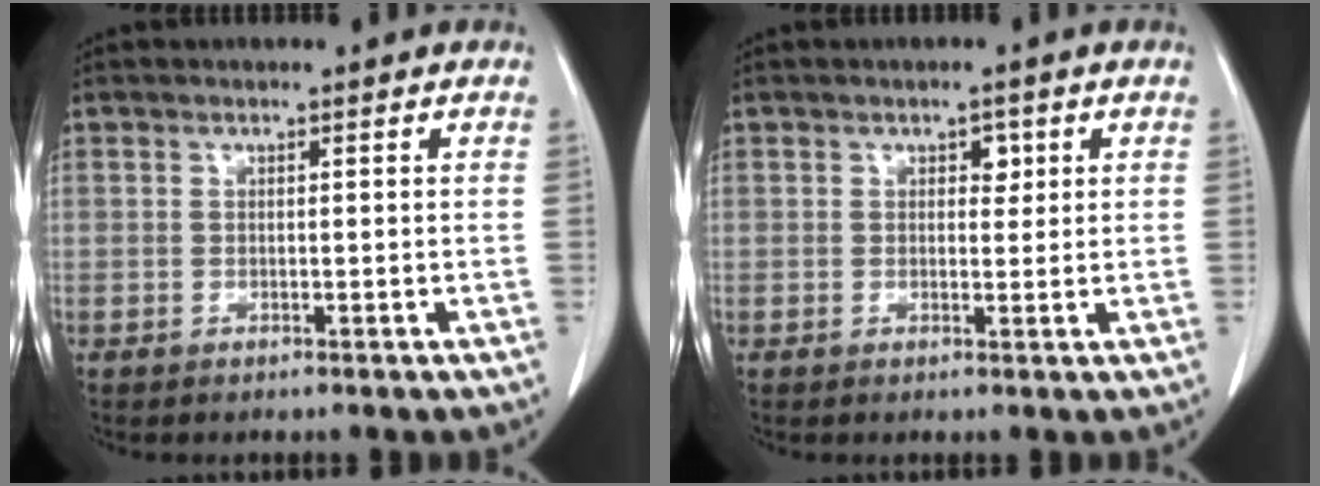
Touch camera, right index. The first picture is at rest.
{"total": 1.6, "force": [0.7, 1.1, 1.0], "torque": [-0.012, 0.003, 0.009]}